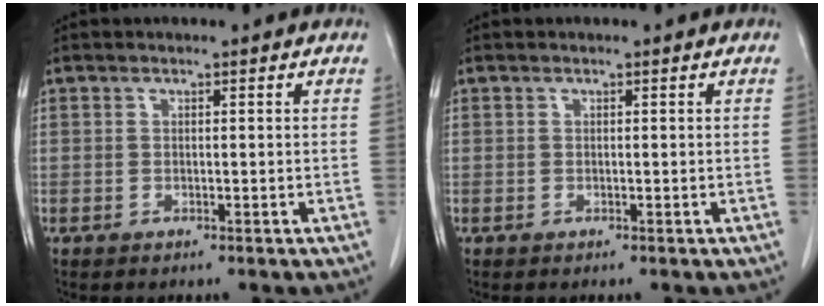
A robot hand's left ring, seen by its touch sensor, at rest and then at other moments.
{"total": 0.0}